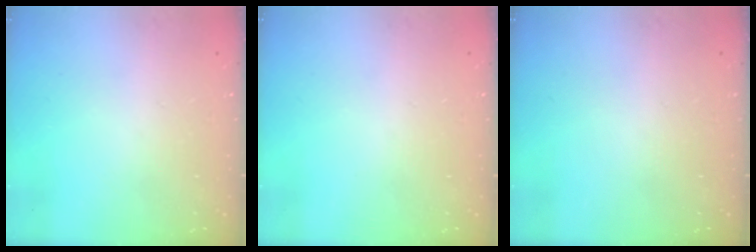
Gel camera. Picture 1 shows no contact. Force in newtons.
{"total": 0.0}
{"total": 0.0}